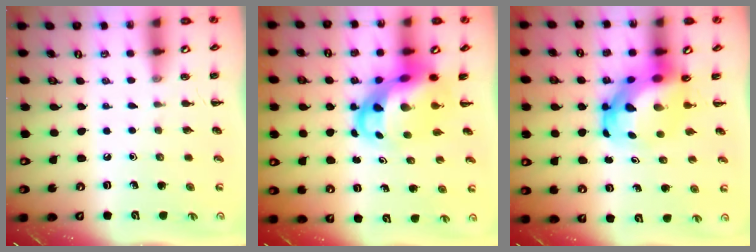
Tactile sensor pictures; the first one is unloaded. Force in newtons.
{"total": 7.9, "press": 7.6, "slide": 2.0}
{"total": 7.0, "press": 6.7, "slide": 2.0}